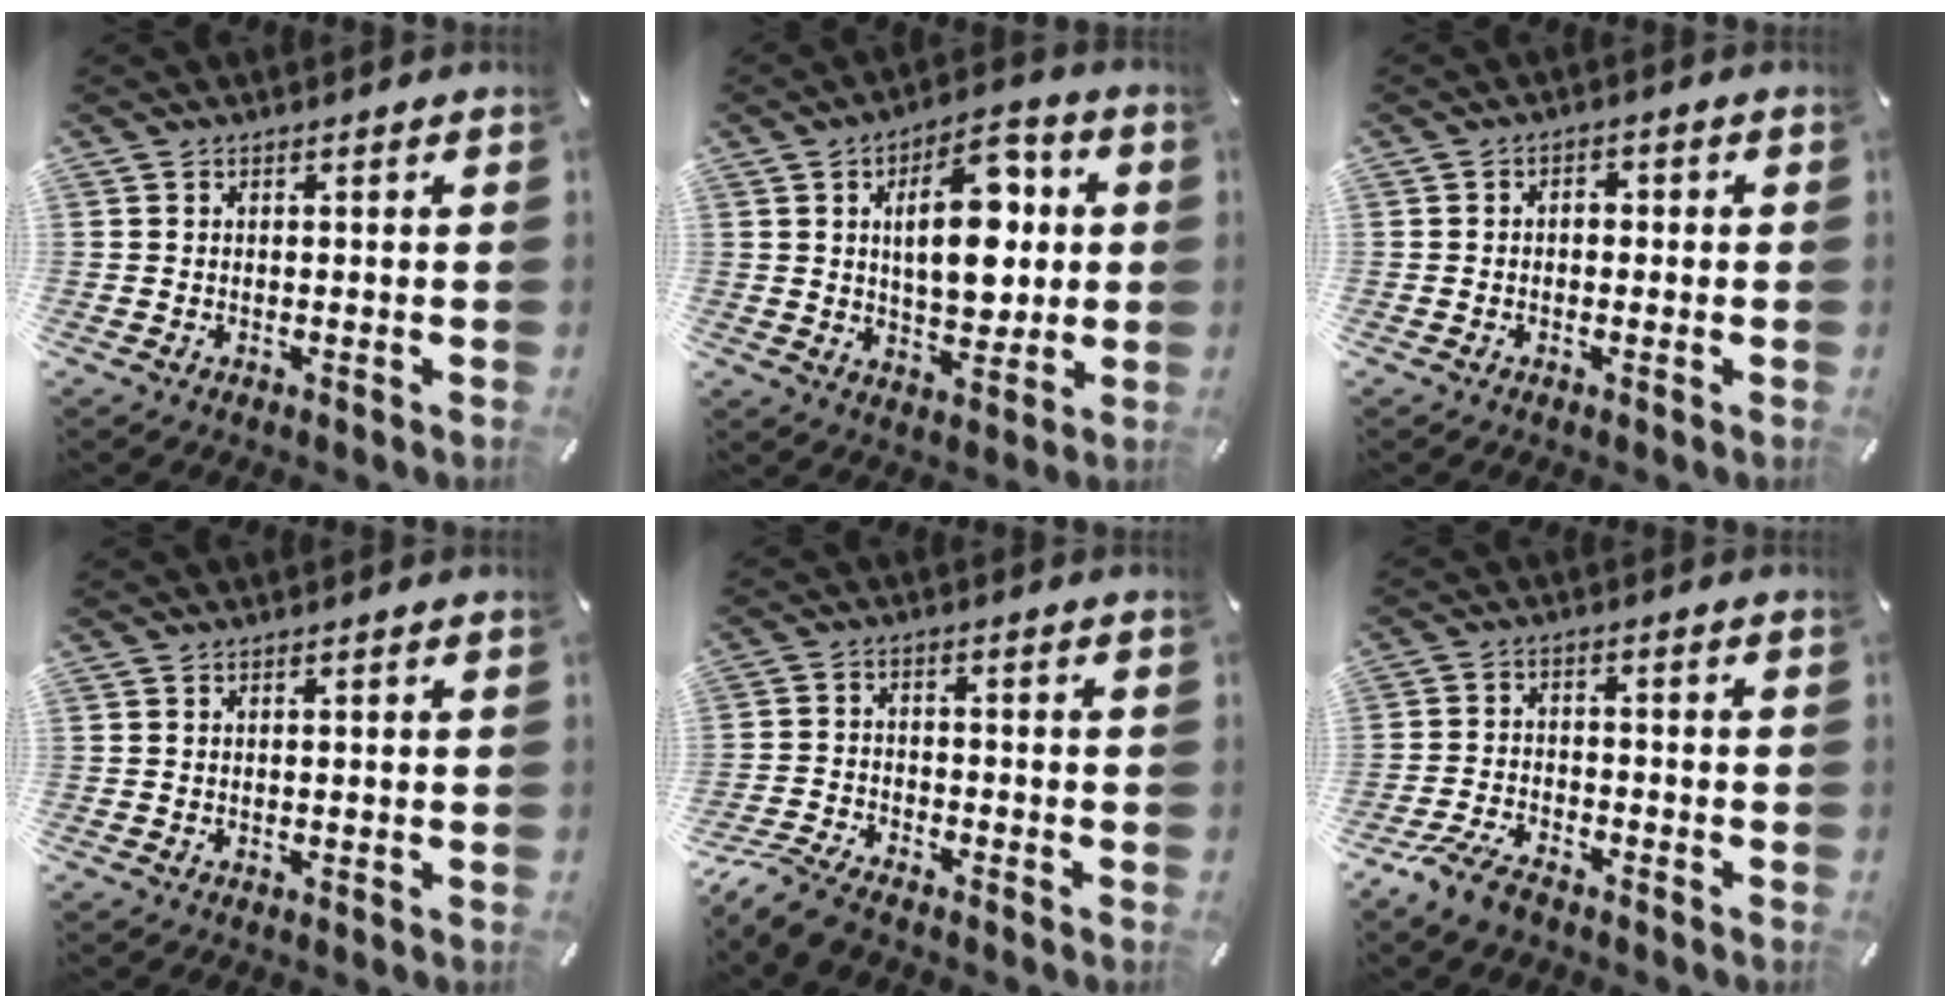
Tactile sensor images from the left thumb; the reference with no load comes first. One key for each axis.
{"total": 16.0, "fx": 3.2, "fy": 9.1, "fz": 12.7, "tx": -0.189, "ty": -0.001, "tz": 0.050}
{"total": 2.4, "fx": -0.9, "fy": 1.7, "fz": 1.4, "tx": -0.026, "ty": 0.011, "tz": -0.021}
{"total": 0.0}
{"total": 7.2, "fx": -6.4, "fy": 2.1, "fz": 2.5, "tx": -0.062, "ty": 0.021, "tz": -0.128}
{"total": 6.7, "fx": -5.4, "fy": 2.4, "fz": 3.2, "tx": -0.078, "ty": 0.016, "tz": -0.107}